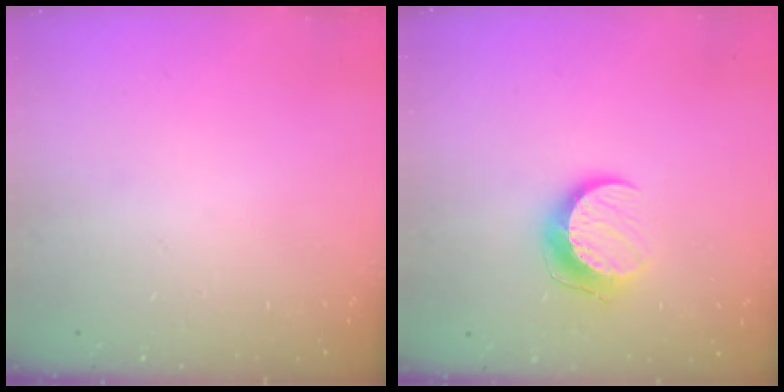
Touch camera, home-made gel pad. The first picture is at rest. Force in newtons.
{"total": 9.8, "press": 9.8, "slide": 0.1}